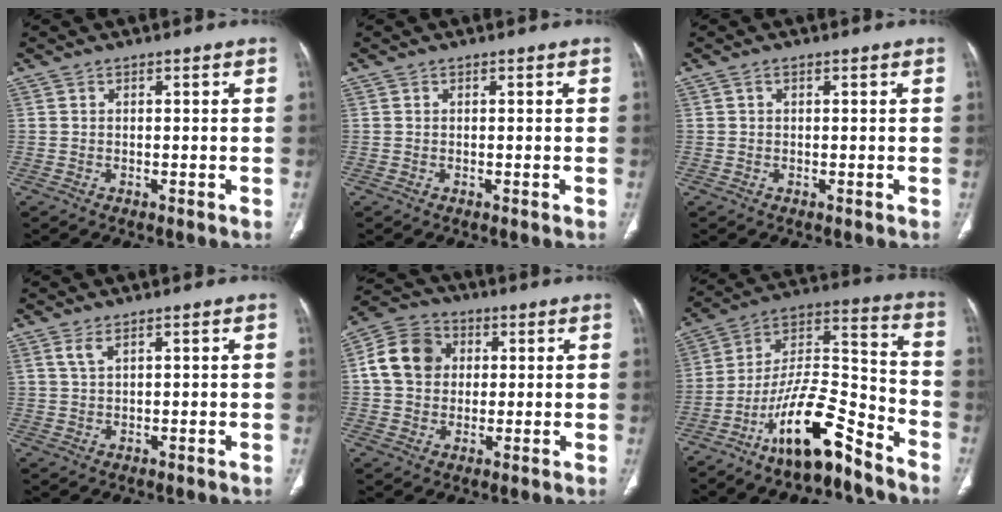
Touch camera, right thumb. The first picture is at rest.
{"total": 0.0}
{"total": 0.5, "force": [0.2, 0.2, 0.4], "torque": [-0.010, 0.005, 0.001]}
{"total": 2.5, "force": [1.7, 0.7, 1.7], "torque": [-0.041, -0.004, 0.043]}
{"total": 10.7, "force": [1.8, 8.9, 5.6], "torque": [-0.087, 0.012, 0.022]}
{"total": 16.5, "force": [-11.6, 4.9, 10.6], "torque": [-0.173, 0.095, -0.208]}